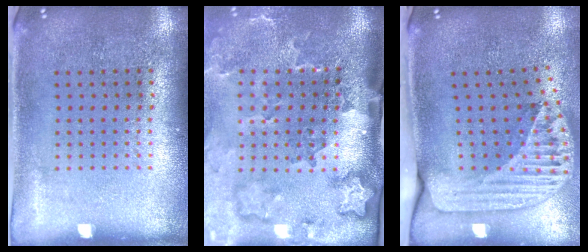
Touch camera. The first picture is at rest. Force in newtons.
{"total": 3.4, "press": 2.4, "slide": 2.5}
{"total": 2.6, "press": 1.8, "slide": 1.9}